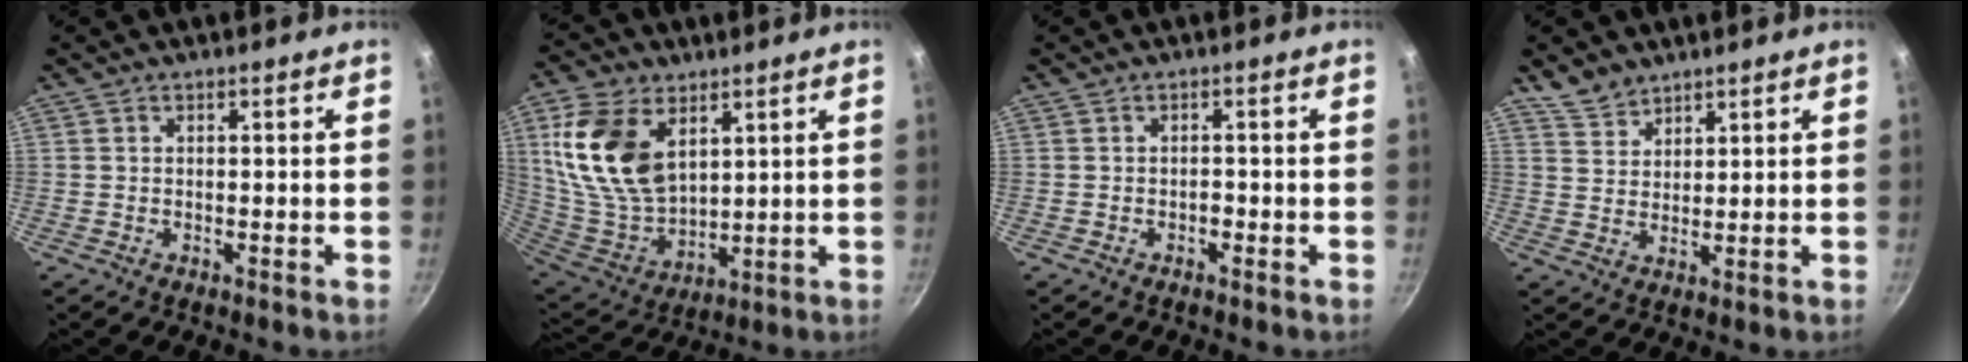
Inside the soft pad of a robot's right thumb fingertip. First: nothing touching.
{"total": 18.0, "force": [6.7, 11.2, 12.4], "torque": [-0.226, -0.034, 0.142]}
{"total": 0.9, "force": [-0.5, 0.6, 0.5], "torque": [-0.003, 0.008, -0.005]}
{"total": 4.9, "force": [4.1, 2.4, 1.0], "torque": [-0.005, -0.010, 0.084]}